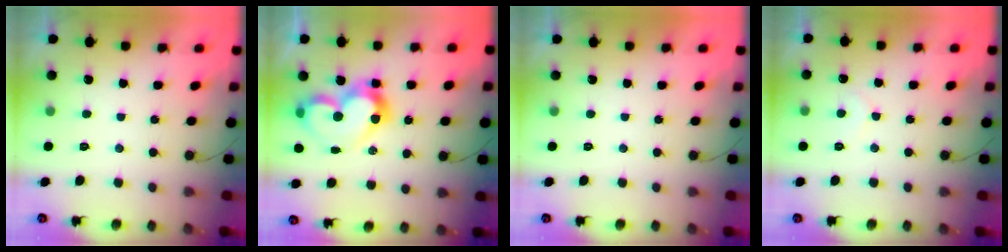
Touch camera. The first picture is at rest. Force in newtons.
{"total": 14.6, "press": 14.2, "slide": 3.1}
{"total": 2.0, "press": 2.0, "slide": 0.1}
{"total": 4.8, "press": 4.8, "slide": 0.3}